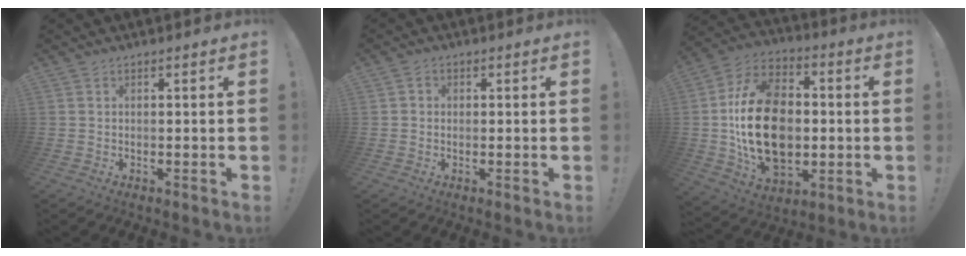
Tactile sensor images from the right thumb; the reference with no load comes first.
{"total": 1.6, "force": [-0.2, 1.4, 0.6], "torque": [-0.005, 0.004, -0.004]}
{"total": 25.1, "force": [-0.9, 17.6, 17.9], "torque": [-0.318, 0.016, -0.001]}